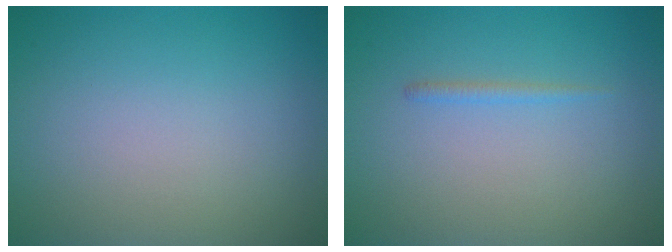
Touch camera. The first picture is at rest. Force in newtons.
{"total": 0.8, "press": 0.8, "slide": 0.1}